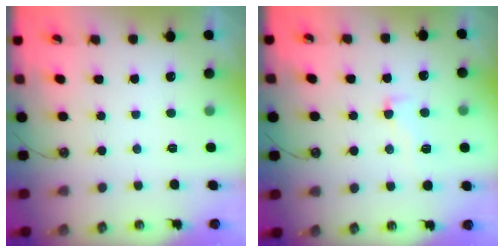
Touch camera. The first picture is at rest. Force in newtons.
{"total": 1.5, "press": 0.7, "slide": 1.3}